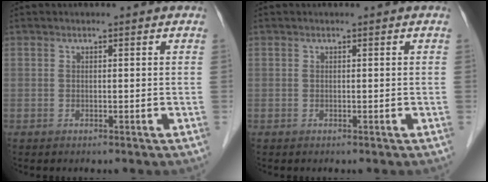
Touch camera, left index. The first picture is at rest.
{"total": 0.0}